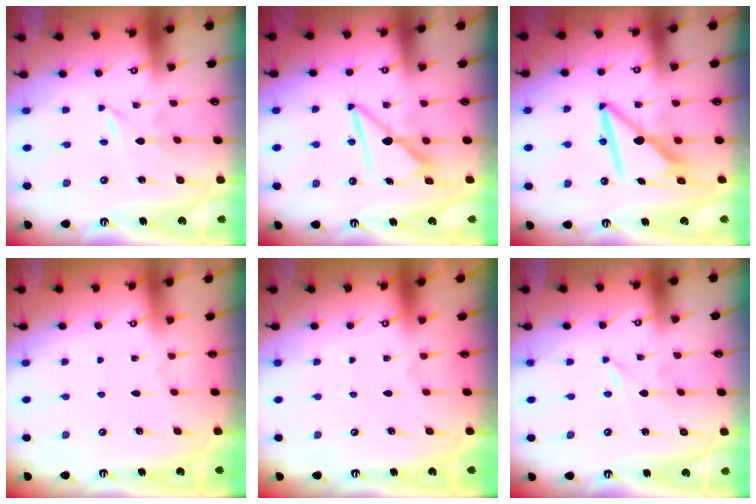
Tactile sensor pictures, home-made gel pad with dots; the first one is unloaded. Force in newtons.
{"total": 7.9, "press": 7.9, "slide": 0.6}
{"total": 10.1, "press": 10.0, "slide": 1.1}
{"total": 0.0}
{"total": 0.0}
{"total": 0.0}